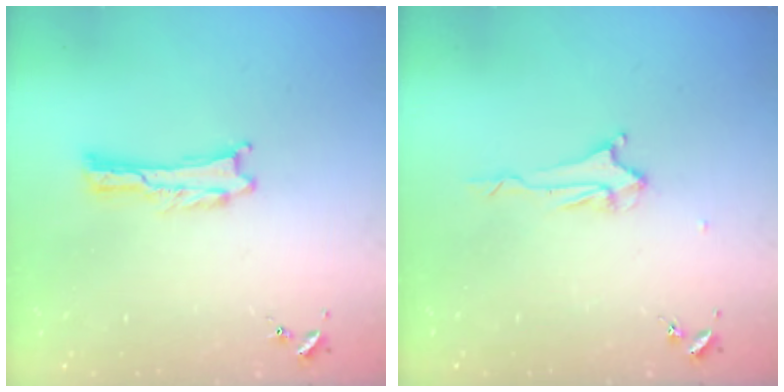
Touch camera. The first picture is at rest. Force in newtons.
{"total": 2.2, "press": 2.2, "slide": 0.3}